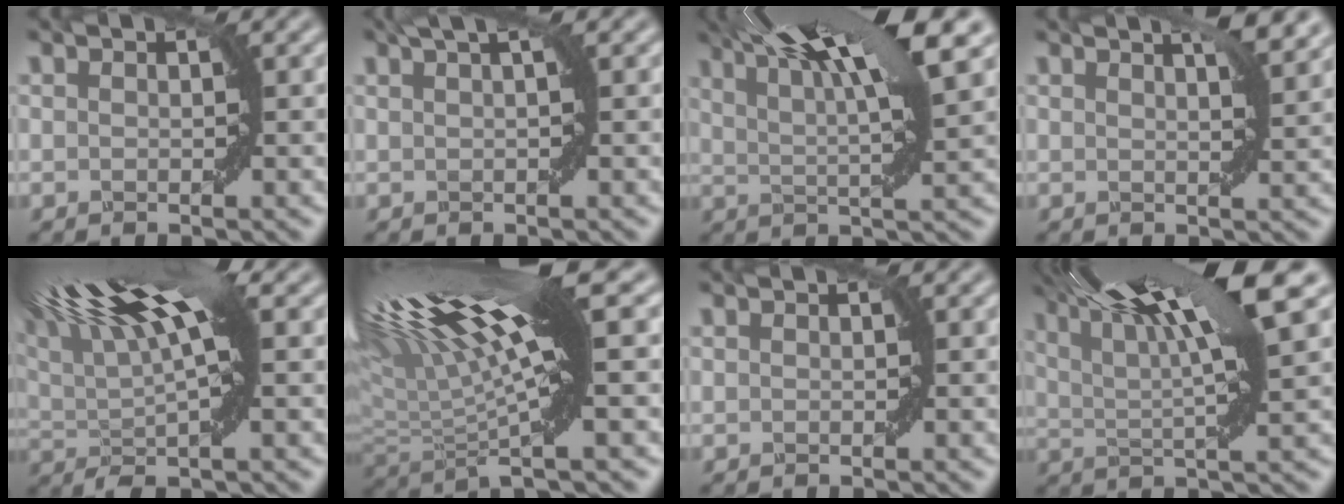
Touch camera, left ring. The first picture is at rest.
{"total": 2.6, "force": [1.4, 0.5, 2.1], "torque": [-0.025, -0.002, 0.013]}
{"total": 11.3, "force": [6.8, 1.9, 8.8], "torque": [-0.119, 0.028, 0.099]}
{"total": 4.0, "force": [3.0, 0.7, 2.6], "torque": [-0.029, 0.014, 0.035]}
{"total": 11.0, "force": [4.1, 2.8, 9.8], "torque": [-0.178, 0.023, 0.067]}
{"total": 14.6, "force": [5.3, 2.8, 13.3], "torque": [-0.243, 0.023, 0.094]}
{"total": 0.0}
{"total": 12.4, "force": [6.7, 2.1, 10.3], "torque": [-0.162, 0.023, 0.109]}